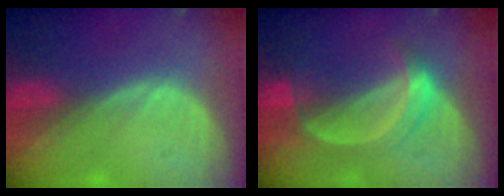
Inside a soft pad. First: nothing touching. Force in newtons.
{"total": 5.0, "press": 5.0, "slide": 0.6}